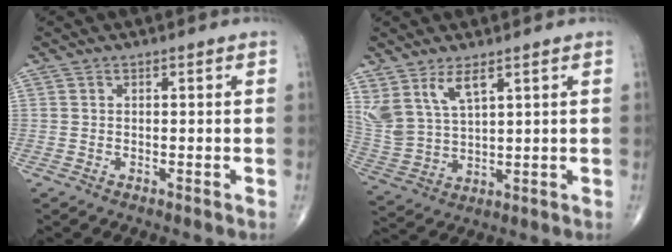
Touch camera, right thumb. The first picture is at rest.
{"total": 9.5, "force": [5.6, 4.1, 6.5], "torque": [-0.136, -0.022, 0.128]}